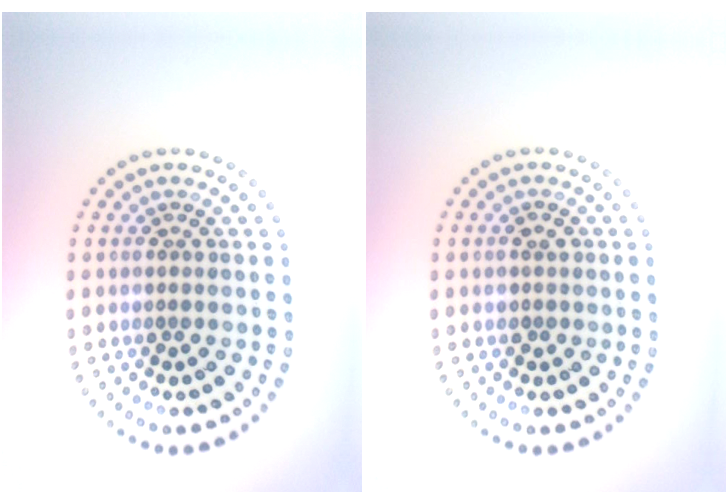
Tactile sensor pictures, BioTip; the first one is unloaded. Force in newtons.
{"total": 1.1, "press": 1.0, "slide": 0.4}